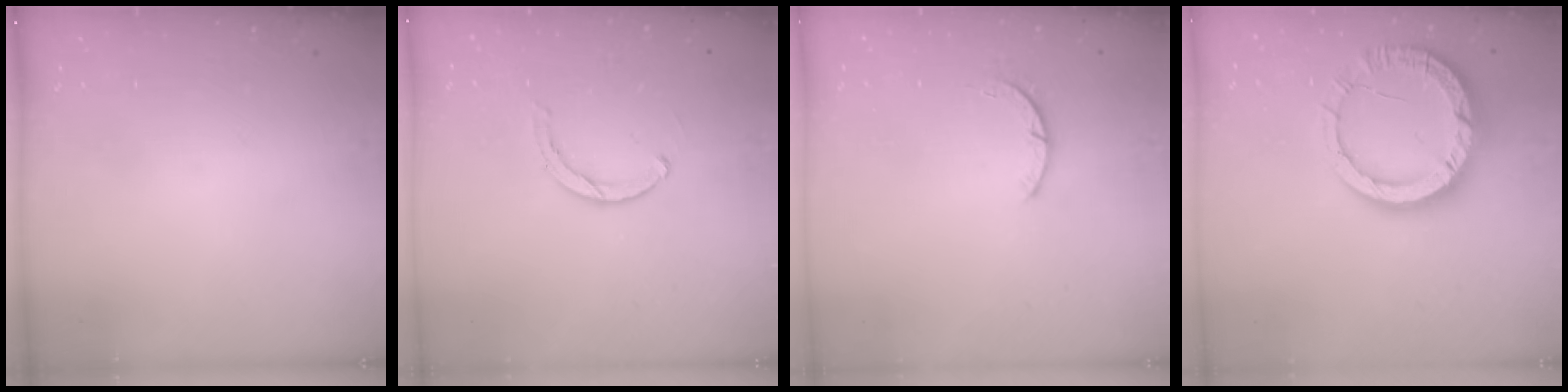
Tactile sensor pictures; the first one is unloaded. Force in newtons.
{"total": 2.8, "press": 2.7, "slide": 0.3}
{"total": 2.4, "press": 2.4, "slide": 0.3}
{"total": 13.6, "press": 13.5, "slide": 1.4}